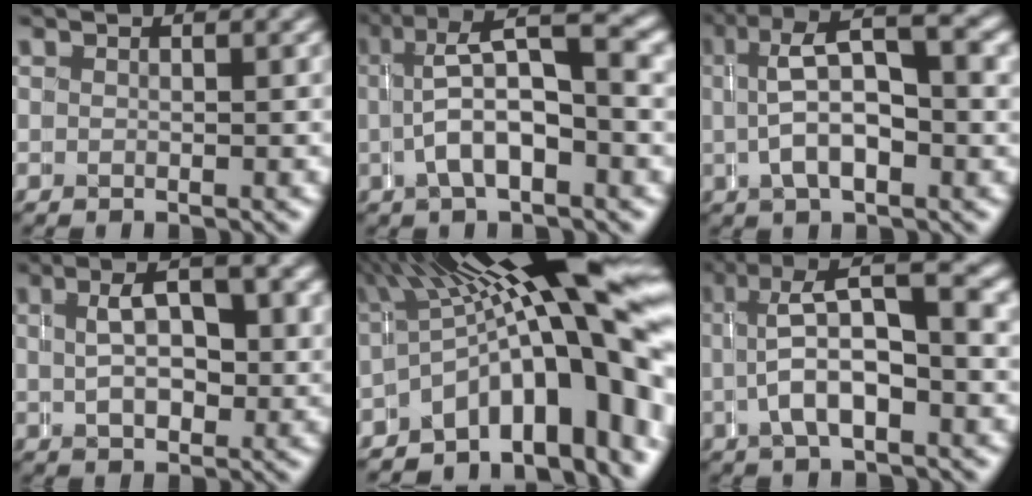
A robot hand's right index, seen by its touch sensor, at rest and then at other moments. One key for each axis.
{"total": 6.5, "fx": 0.8, "fy": 1.9, "fz": 6.1, "tx": -0.092, "ty": 0.019, "tz": 0.008}
{"total": 6.5, "fx": 1.2, "fy": 2.2, "fz": 6.0, "tx": -0.091, "ty": 0.019, "tz": 0.015}
{"total": 5.0, "fx": 1.5, "fy": 1.7, "fz": 4.4, "tx": -0.053, "ty": 0.021, "tz": 0.021}
{"total": 15.5, "fx": -0.3, "fy": 6.2, "fz": 14.2, "tx": -0.223, "ty": -0.004, "tz": -0.003}
{"total": 6.6, "fx": 1.1, "fy": 2.1, "fz": 6.2, "tx": -0.095, "ty": 0.017, "tz": 0.013}